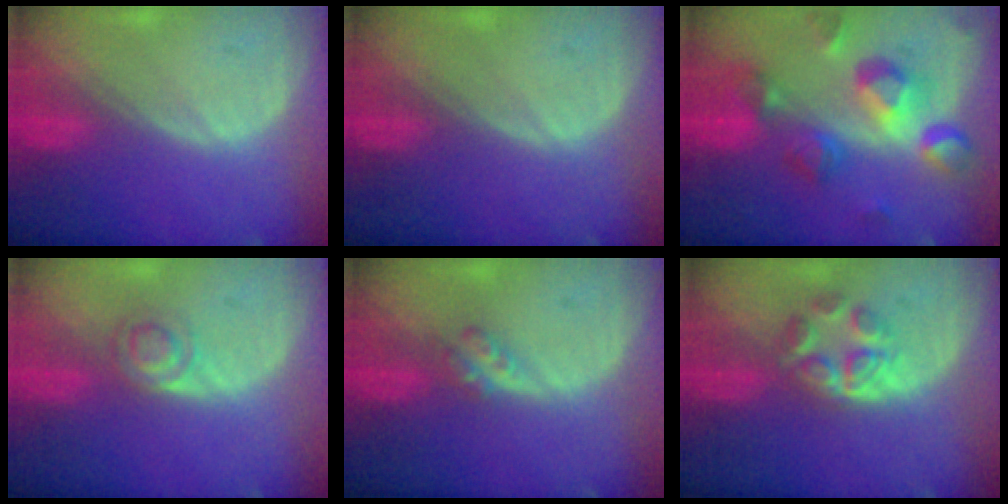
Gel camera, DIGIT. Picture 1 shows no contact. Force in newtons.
{"total": 0.0}
{"total": 10.4, "press": 9.3, "slide": 4.7}
{"total": 3.3, "press": 3.3, "slide": 0.4}
{"total": 2.7, "press": 2.3, "slide": 1.3}
{"total": 5.3, "press": 5.0, "slide": 1.4}